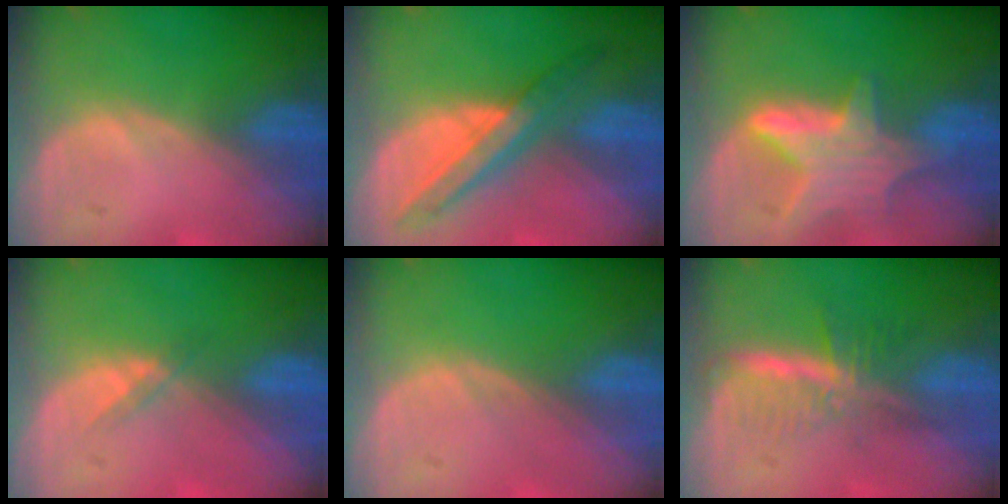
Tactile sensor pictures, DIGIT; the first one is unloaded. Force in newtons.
{"total": 6.4, "press": 6.4, "slide": 0.7}
{"total": 7.0, "press": 6.7, "slide": 2.0}
{"total": 1.4, "press": 1.1, "slide": 0.8}
{"total": 0.0}
{"total": 6.0, "press": 5.2, "slide": 2.9}